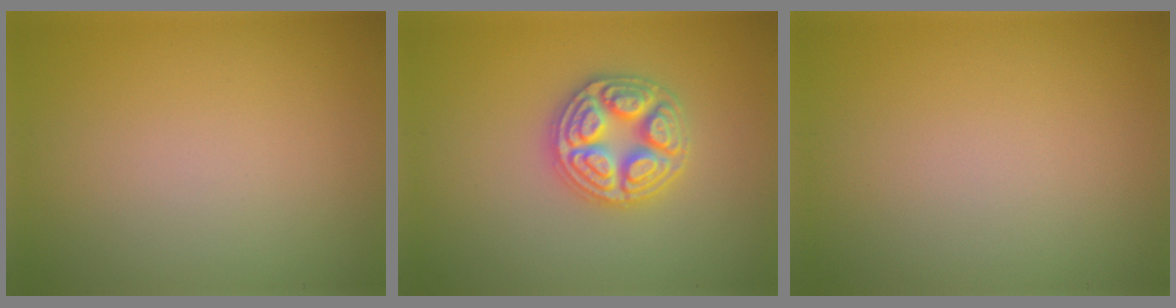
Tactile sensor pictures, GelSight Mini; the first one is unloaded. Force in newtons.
{"total": 4.8, "press": 4.7, "slide": 0.6}
{"total": 0.0}